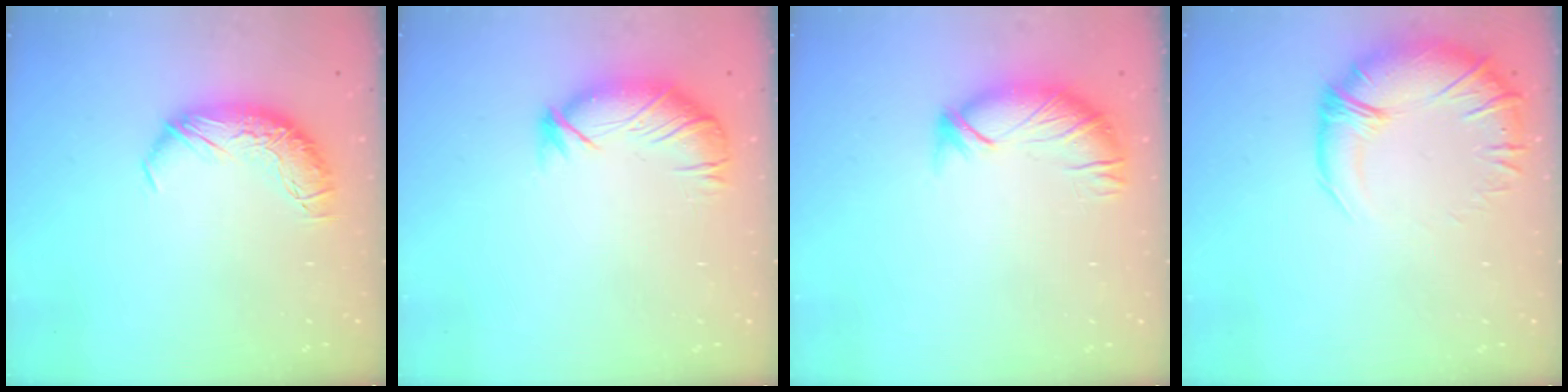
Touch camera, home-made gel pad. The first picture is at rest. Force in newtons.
{"total": 2.9, "press": 2.5, "slide": 1.4}
{"total": 3.4, "press": 3.2, "slide": 1.3}
{"total": 2.8, "press": 0.5, "slide": 2.8}